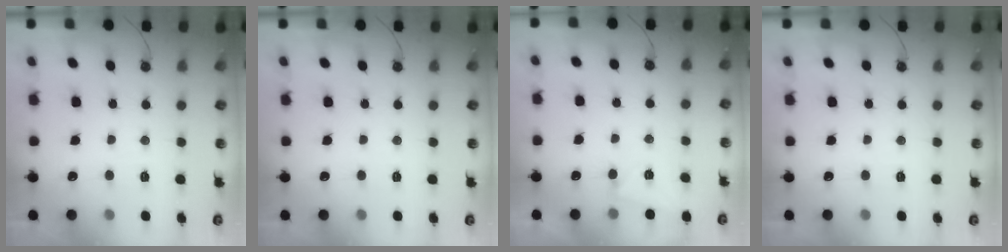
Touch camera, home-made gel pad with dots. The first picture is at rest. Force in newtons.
{"total": 0.0}
{"total": 2.6, "press": 2.5, "slide": 0.3}
{"total": 0.0}